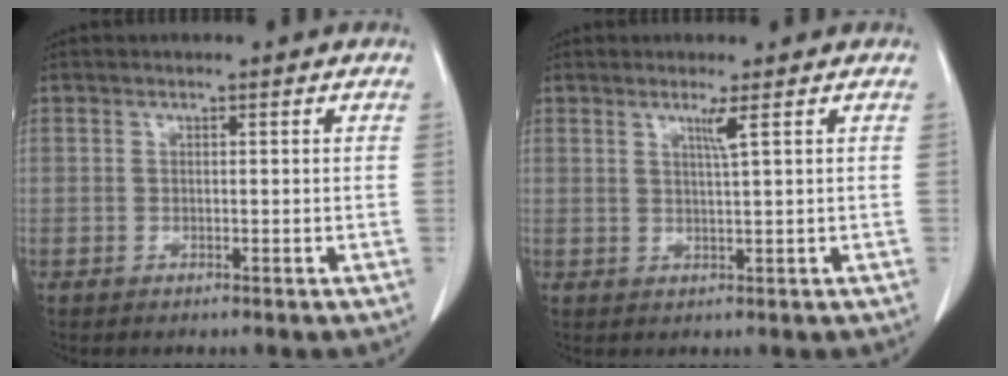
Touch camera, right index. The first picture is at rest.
{"total": 2.0, "force": [1.0, -0.7, 1.6], "torque": [-0.033, -0.008, 0.021]}